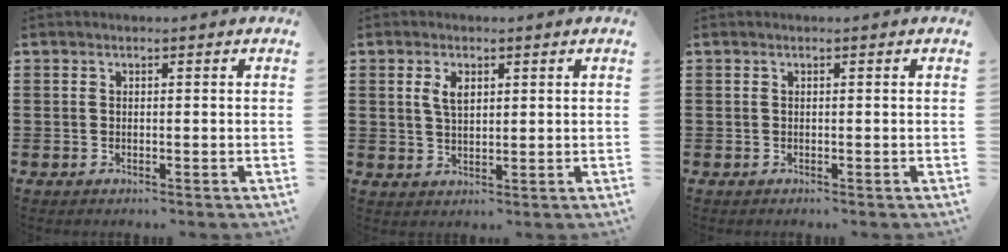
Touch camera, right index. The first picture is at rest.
{"total": 3.3, "force": [1.2, 1.6, 2.6], "torque": [-0.056, 0.007, 0.020]}
{"total": 0.0}